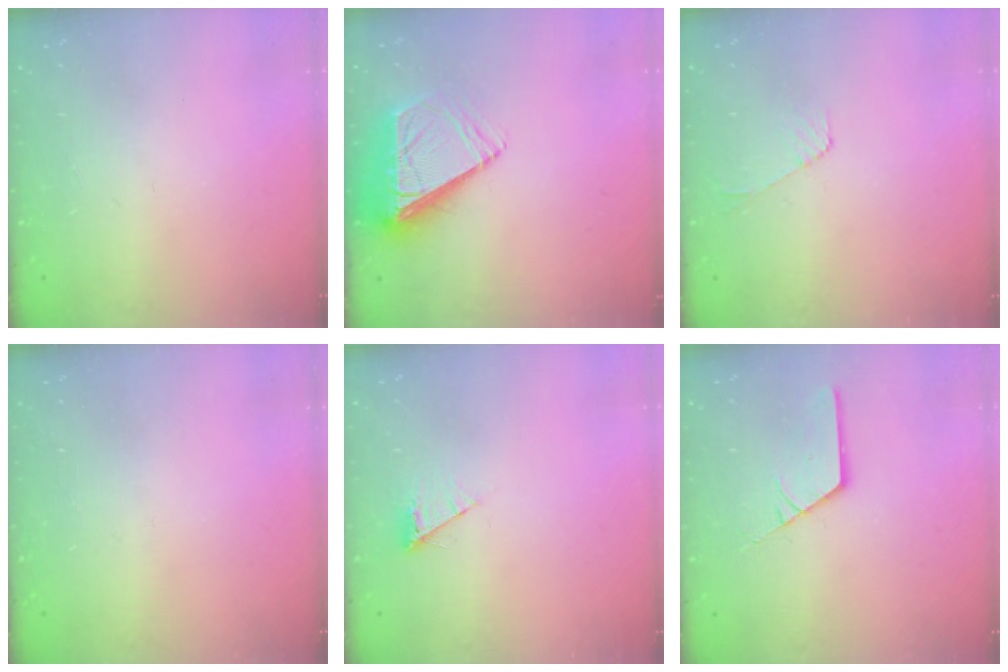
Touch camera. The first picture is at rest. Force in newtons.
{"total": 9.1, "press": 9.1, "slide": 1.2}
{"total": 5.3, "press": 5.2, "slide": 0.5}
{"total": 0.0}
{"total": 5.2, "press": 5.1, "slide": 0.8}
{"total": 2.9, "press": 2.9, "slide": 0.1}